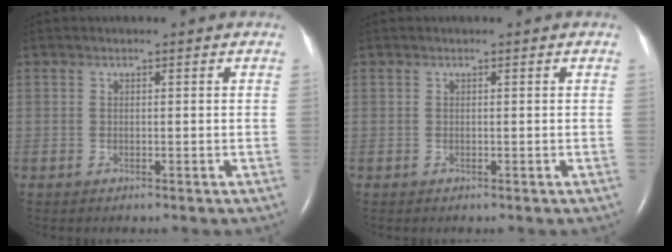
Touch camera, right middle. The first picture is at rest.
{"total": 0.0}